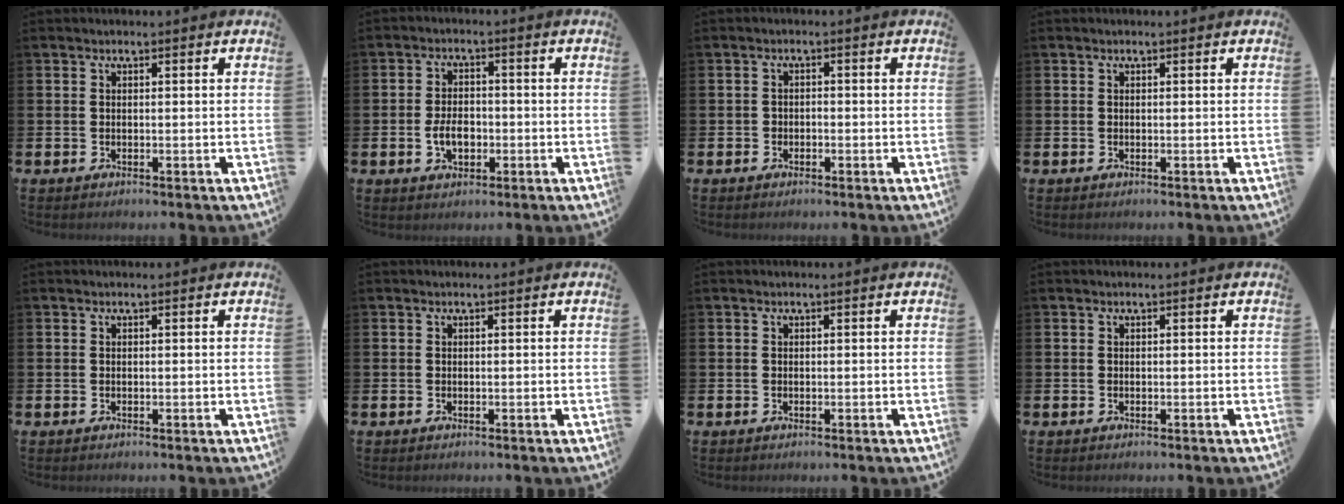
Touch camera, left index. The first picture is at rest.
{"total": 4.0, "force": [-1.0, 2.5, 2.9], "torque": [-0.046, 0.002, -0.020]}
{"total": 1.2, "force": [-0.9, 0.9, 0.2], "torque": [-0.006, 0.002, -0.019]}
{"total": 0.0}
{"total": 0.0}
{"total": 0.0}
{"total": 0.0}
{"total": 0.0}